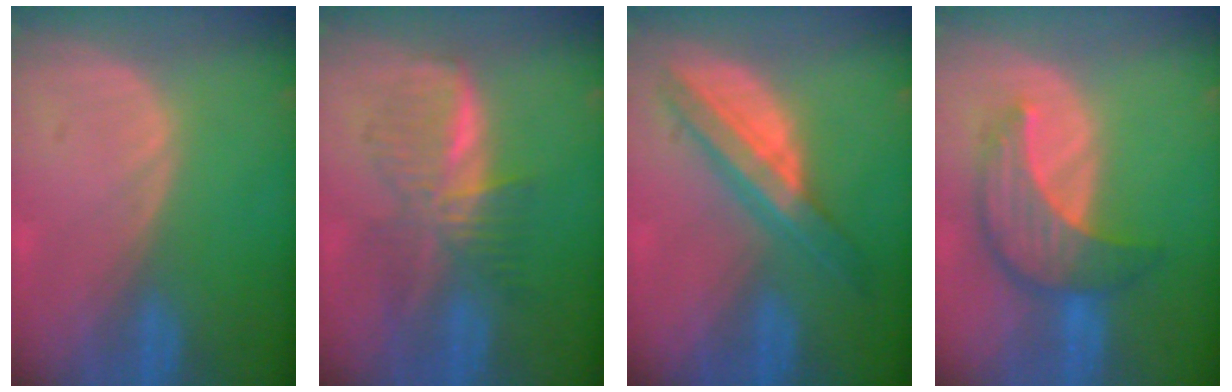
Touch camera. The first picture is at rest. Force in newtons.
{"total": 6.7, "press": 6.7, "slide": 0.2}
{"total": 6.9, "press": 6.9, "slide": 0.2}
{"total": 7.8, "press": 7.5, "slide": 2.3}